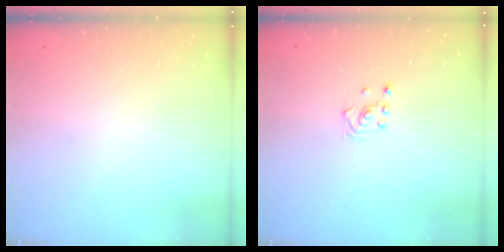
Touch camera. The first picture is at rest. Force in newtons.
{"total": 2.8, "press": 2.6, "slide": 1.1}